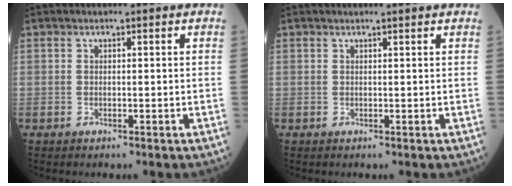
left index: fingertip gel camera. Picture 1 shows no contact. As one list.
[{"total": 2.0, "force": [1.9, 0.0, 0.7], "torque": [-0.011, 0.006, 0.019]}]